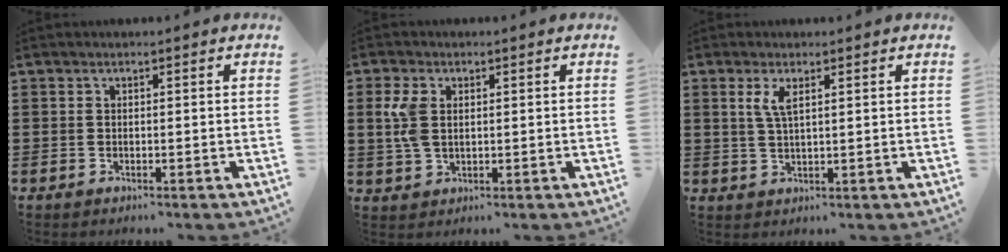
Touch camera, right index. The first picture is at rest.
{"total": 4.6, "force": [1.2, 2.9, 3.4], "torque": [-0.087, 0.006, 0.016]}
{"total": 3.2, "force": [1.4, 0.9, 2.7], "torque": [-0.057, 0.005, 0.023]}